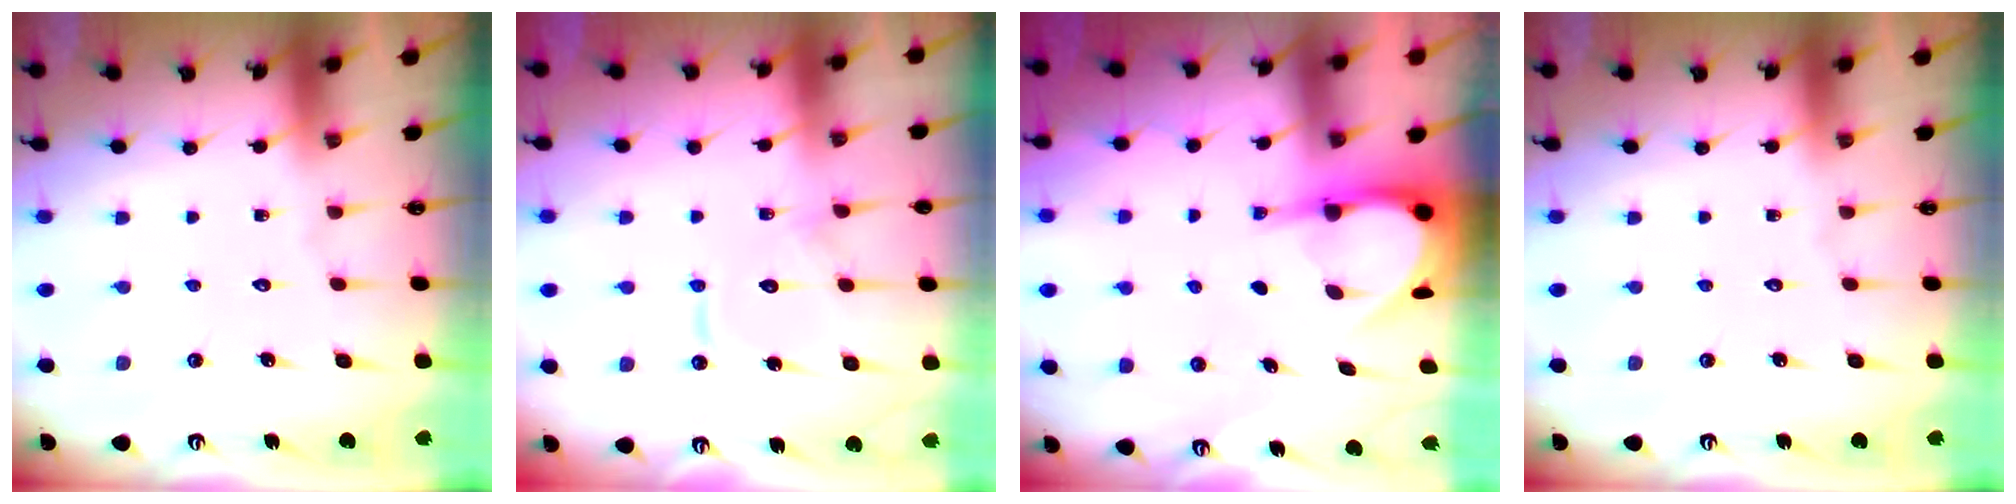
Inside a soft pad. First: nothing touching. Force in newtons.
{"total": 10.4, "press": 10.4, "slide": 1.0}
{"total": 4.8, "press": 4.8, "slide": 0.3}
{"total": 0.0}